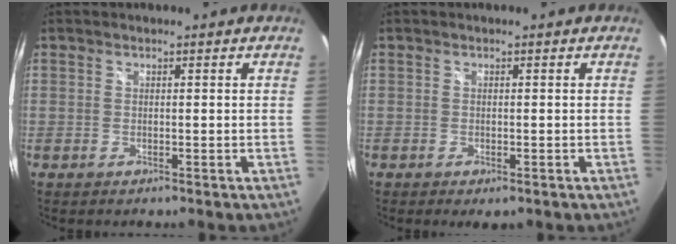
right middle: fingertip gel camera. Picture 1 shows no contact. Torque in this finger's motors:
{"motor_torque": [0.36, -0.46, 0.27, 0.17]}